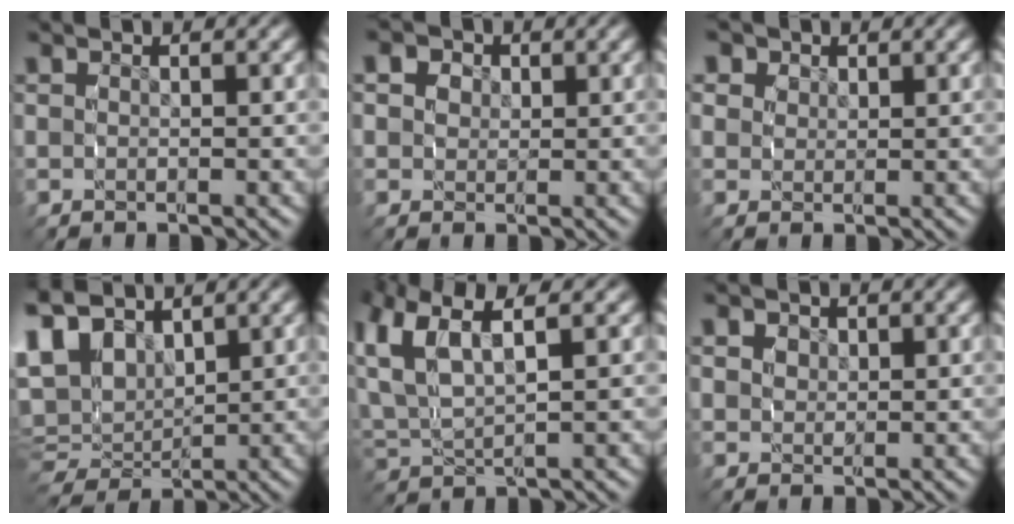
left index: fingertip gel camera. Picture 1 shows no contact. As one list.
[{"total": 4.2, "force": [1.3, 3.6, 1.6], "torque": [-0.033, -0.006, 0.019]}, {"total": 3.8, "force": [1.7, 3.1, 1.4], "torque": [-0.030, -0.002, 0.028]}, {"total": 10.1, "force": [1.7, 8.5, 5.2], "torque": [-0.134, -0.023, 0.033]}, {"total": 6.7, "force": [1.9, 4.6, 4.5], "torque": [-0.132, -0.004, 0.032]}, {"total": 1.6, "force": [0.7, 1.4, 0.5], "torque": [-0.007, -0.004, 0.017]}]